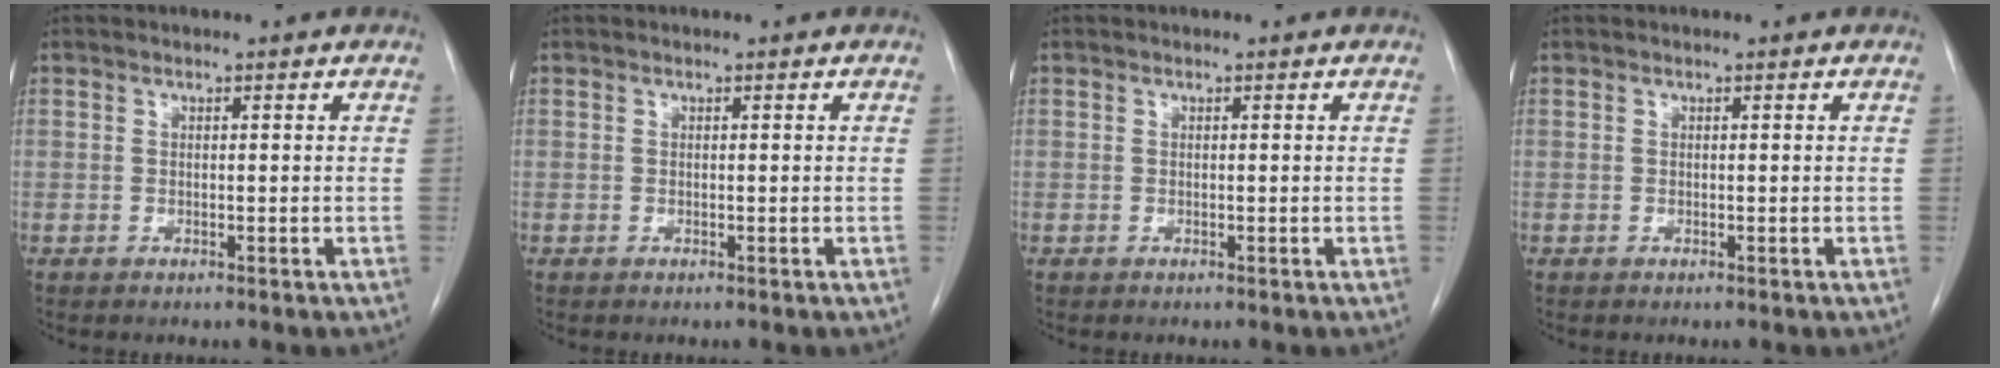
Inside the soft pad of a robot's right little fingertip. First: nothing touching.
{"total": 0.0}
{"total": 0.0}
{"total": 0.0}